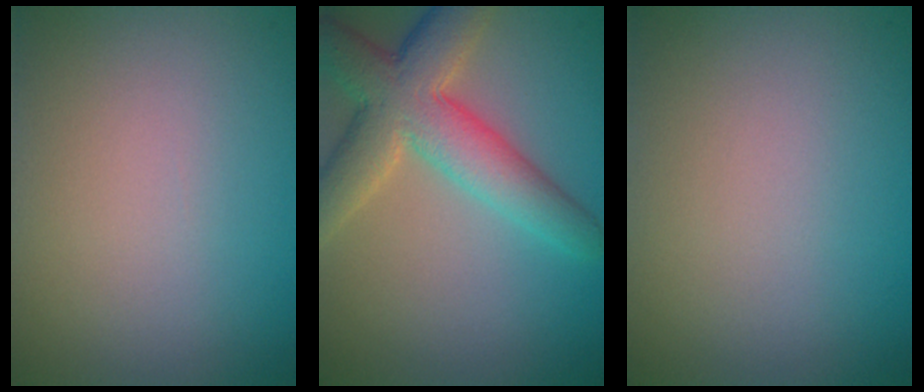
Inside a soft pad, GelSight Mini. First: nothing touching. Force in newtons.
{"total": 6.9, "press": 6.9, "slide": 0.4}
{"total": 0.0}